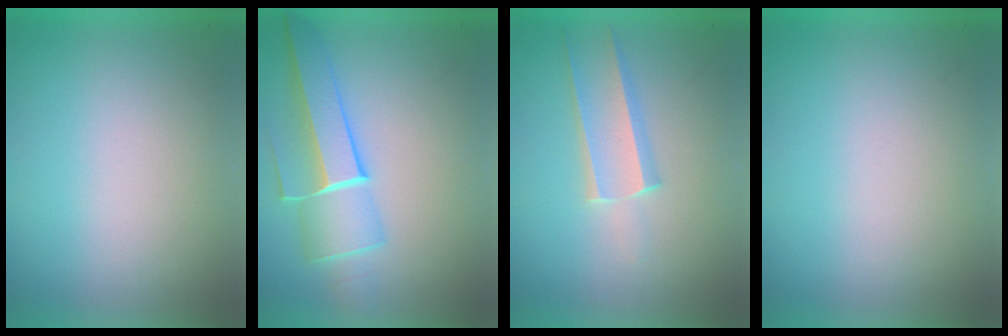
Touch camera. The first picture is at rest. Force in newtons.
{"total": 5.0}
{"total": 2.0}
{"total": 0.0}